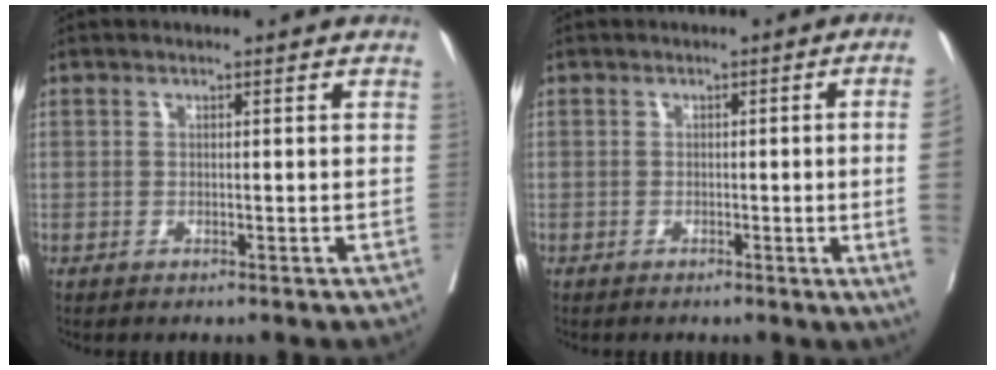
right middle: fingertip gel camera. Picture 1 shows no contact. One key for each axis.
{"total": 8.1, "fx": -1.0, "fy": -2.3, "fz": 7.7, "tx": -0.085, "ty": -0.018, "tz": -0.012}